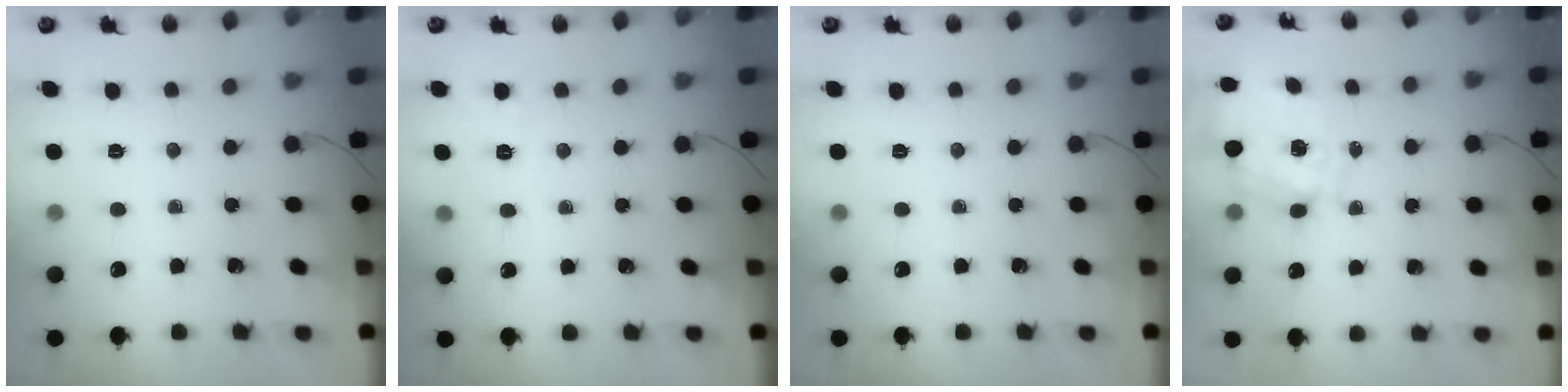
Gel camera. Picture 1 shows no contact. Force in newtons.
{"total": 2.9, "press": 2.3, "slide": 1.9}
{"total": 0.0}
{"total": 2.1, "press": 1.8, "slide": 1.0}